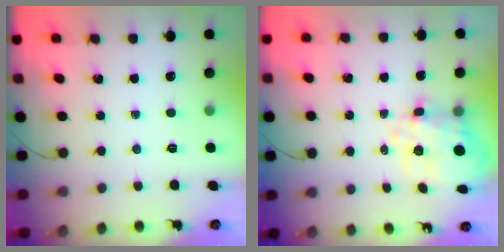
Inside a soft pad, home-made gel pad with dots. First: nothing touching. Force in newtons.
{"total": 10.4, "press": 10.2, "slide": 2.0}